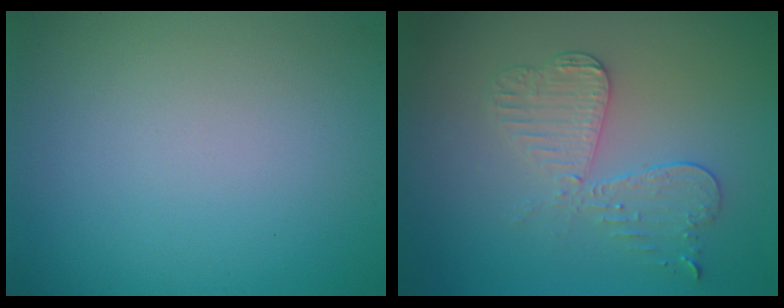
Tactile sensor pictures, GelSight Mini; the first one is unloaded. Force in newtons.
{"total": 4.0, "press": 3.4, "slide": 2.0}